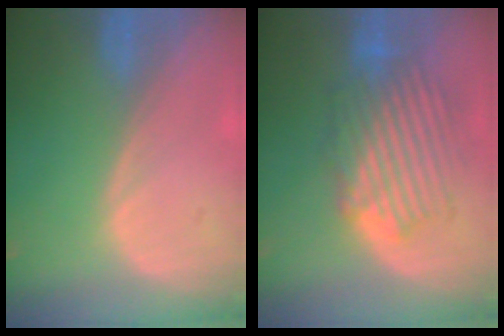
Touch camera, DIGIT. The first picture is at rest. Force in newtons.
{"total": 8.7, "press": 8.5, "slide": 2.2}